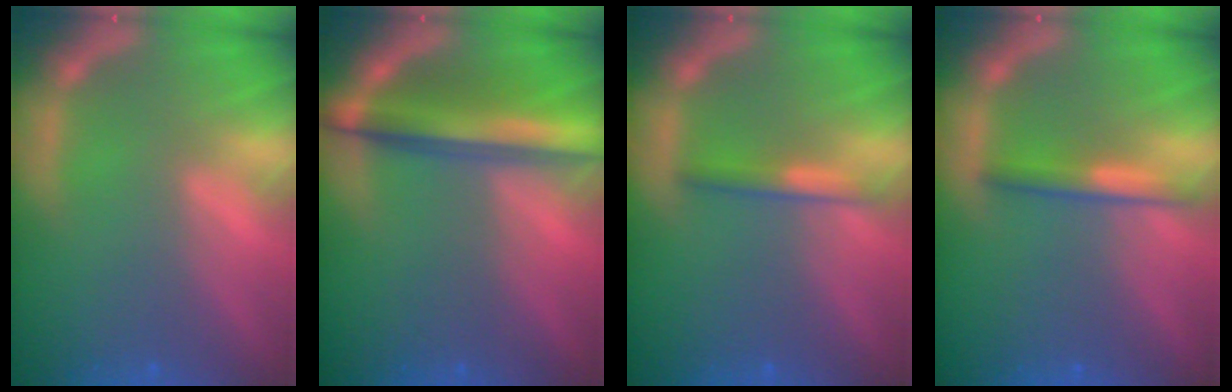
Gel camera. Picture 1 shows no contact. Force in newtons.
{"total": 6.5}
{"total": 1.9}
{"total": 2.4}